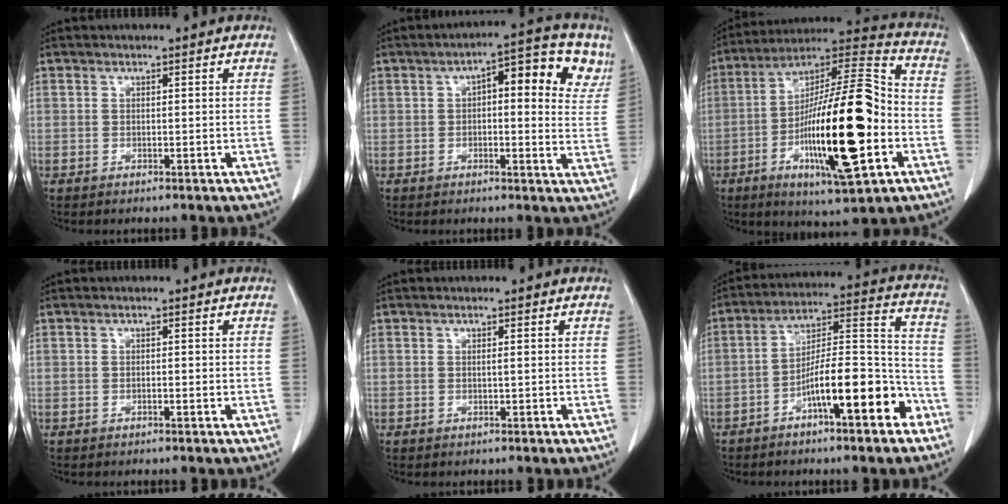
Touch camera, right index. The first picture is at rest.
{"total": 12.8, "force": [5.4, 4.7, 10.6], "torque": [-0.128, 0.031, 0.066]}
{"total": 23.1, "force": [-5.6, 3.8, 22.1], "torque": [-0.378, 0.000, -0.089]}
{"total": 0.5, "force": [-0.2, 0.1, 0.5], "torque": [-0.006, 0.003, -0.001]}
{"total": 0.0}
{"total": 13.6, "force": [-6.9, 2.6, 11.4], "torque": [-0.180, 0.026, -0.109]}